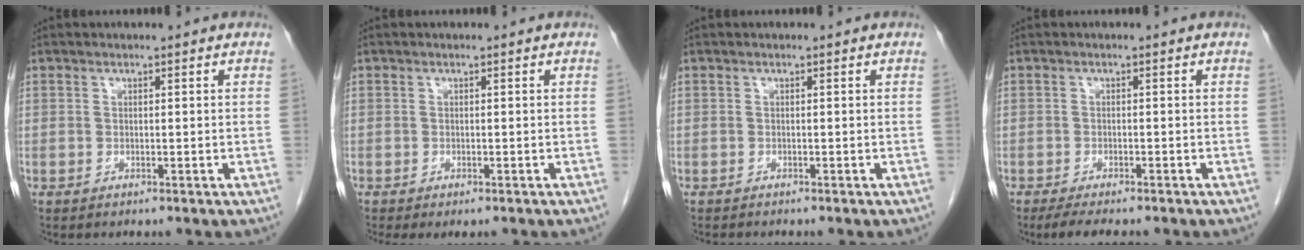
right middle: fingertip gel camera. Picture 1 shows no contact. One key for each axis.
{"total": 2.4, "fx": -1.9, "fy": 0.8, "fz": 1.2, "tx": -0.012, "ty": -0.006, "tz": -0.025}
{"total": 1.2, "fx": -1.2, "fy": 0.1, "fz": 0.4, "tx": -0.011, "ty": -0.003, "tz": -0.016}
{"total": 5.5, "fx": -4.5, "fy": 1.1, "fz": 2.9, "tx": -0.044, "ty": -0.011, "tz": -0.066}